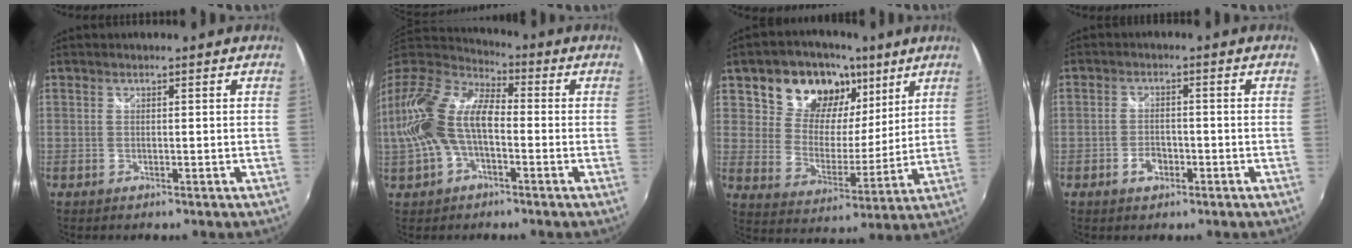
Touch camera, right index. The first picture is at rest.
{"total": 18.5, "force": [-1.8, 10.5, 15.2], "torque": [-0.315, 0.013, -0.037]}
{"total": 16.0, "force": [9.0, 11.2, 6.9], "torque": [-0.130, 0.014, 0.153]}
{"total": 3.3, "force": [-1.6, 2.2, 1.9], "torque": [-0.039, 0.000, -0.029]}